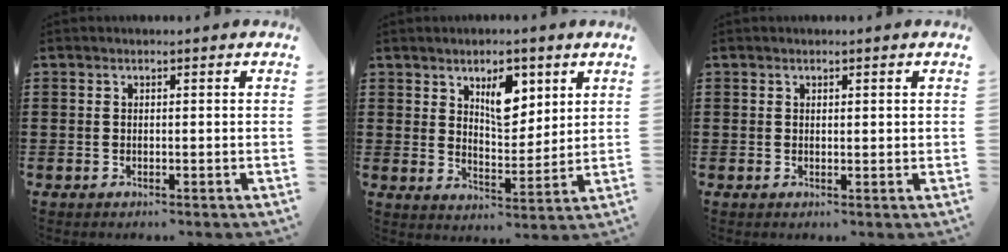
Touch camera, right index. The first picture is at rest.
{"total": 7.1, "force": [3.7, 3.6, 4.8], "torque": [-0.075, -0.003, 0.060]}
{"total": 0.6, "force": [0.3, 0.2, 0.4], "torque": [-0.010, 0.001, 0.007]}